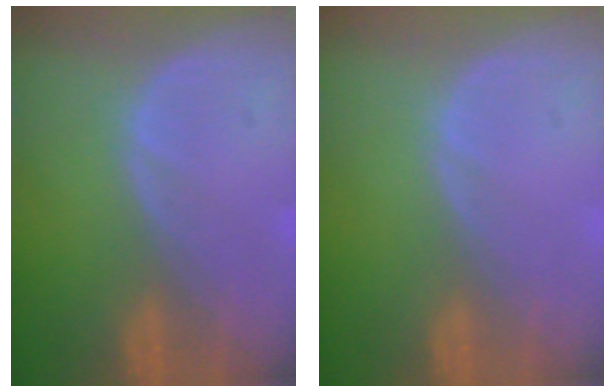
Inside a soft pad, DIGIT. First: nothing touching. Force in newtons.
{"total": 0.0}